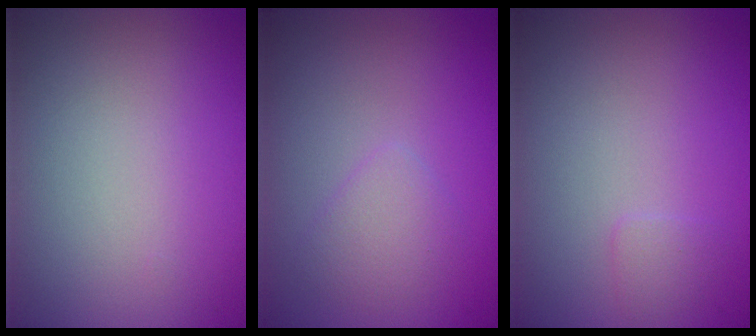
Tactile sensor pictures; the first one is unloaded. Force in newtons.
{"total": 1.7, "press": 1.7, "slide": 0.1}
{"total": 0.8, "press": 0.8, "slide": 0.1}